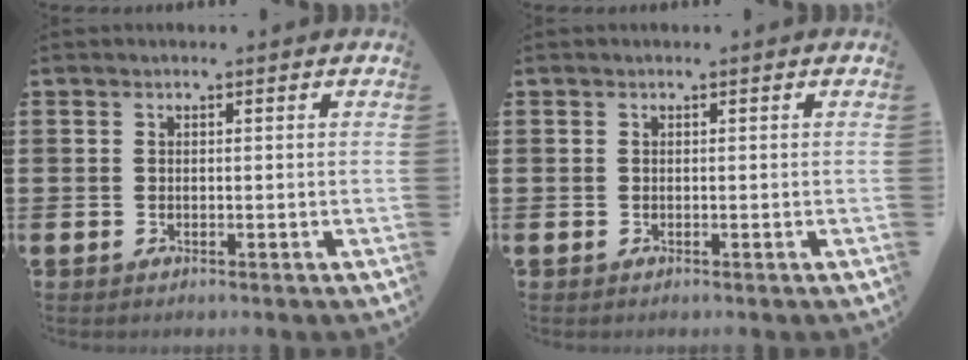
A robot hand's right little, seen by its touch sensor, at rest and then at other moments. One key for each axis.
{"total": 0.0}